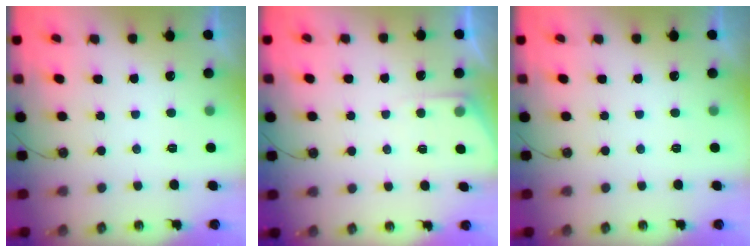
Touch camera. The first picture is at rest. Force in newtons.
{"total": 3.1, "press": 3.0, "slide": 0.5}
{"total": 0.0}